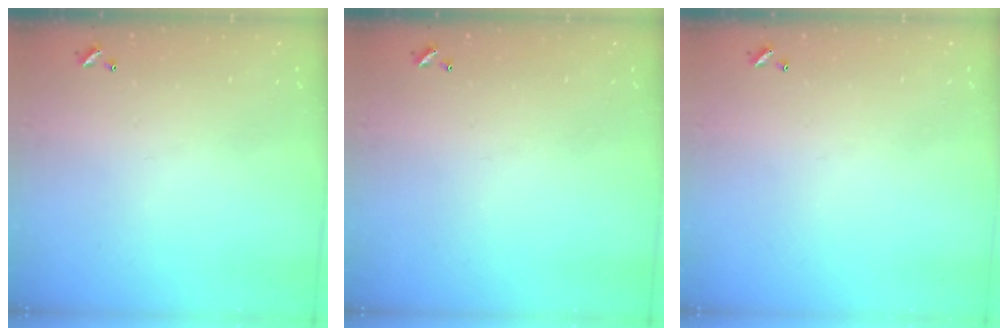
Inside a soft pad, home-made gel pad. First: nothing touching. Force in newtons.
{"total": 0.0}
{"total": 0.0}